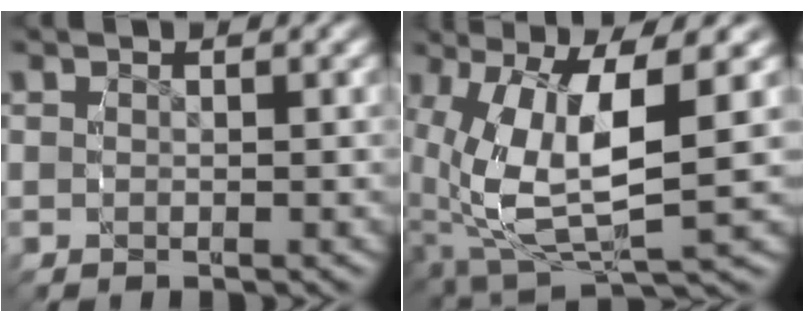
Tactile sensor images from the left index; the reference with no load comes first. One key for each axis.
{"total": 11.1, "fx": -1.4, "fy": 6.7, "fz": 8.7, "tx": -0.189, "ty": -0.036, "tz": -0.008}